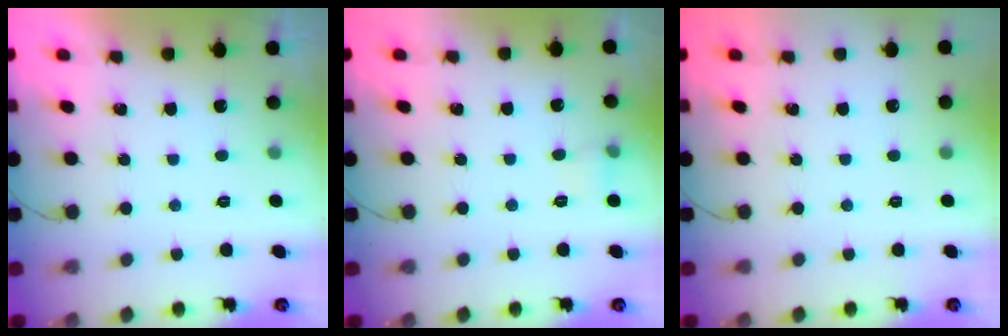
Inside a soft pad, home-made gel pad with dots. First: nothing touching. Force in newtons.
{"total": 7.1, "press": 3.9, "slide": 5.9}
{"total": 0.0}